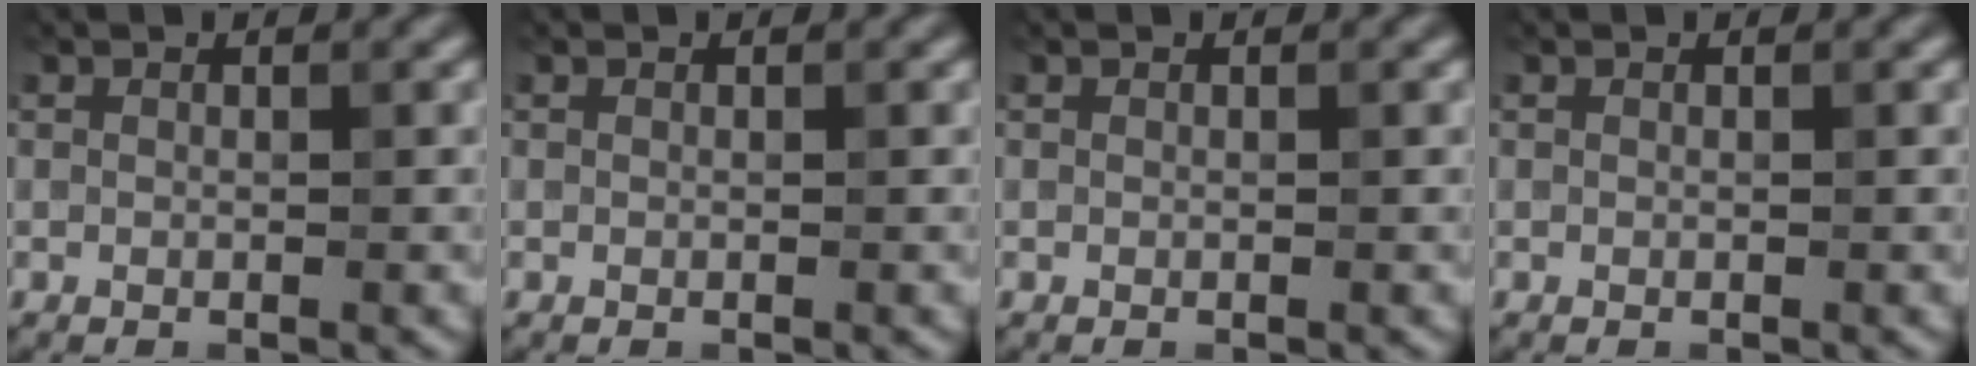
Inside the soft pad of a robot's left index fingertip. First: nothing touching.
{"total": 0.0}
{"total": 0.0}
{"total": 0.0}